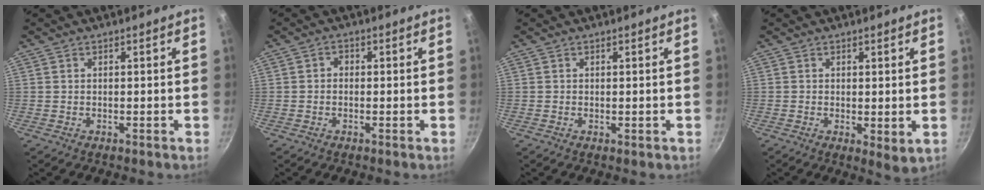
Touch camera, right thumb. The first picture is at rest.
{"total": 1.5, "force": [-0.2, 1.3, 0.7], "torque": [-0.010, 0.006, -0.007]}
{"total": 0.0}
{"total": 3.4, "force": [0.3, 1.5, 3.0], "torque": [-0.045, -0.015, 0.006]}